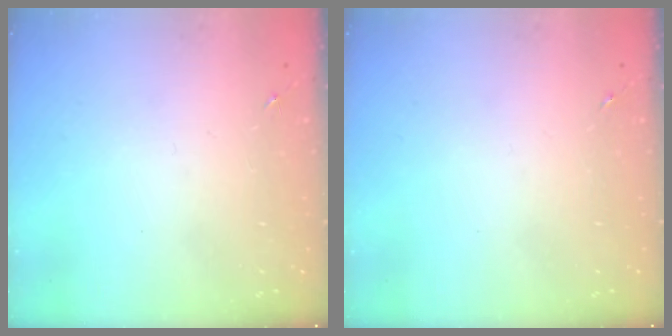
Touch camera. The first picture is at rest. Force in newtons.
{"total": 0.0}